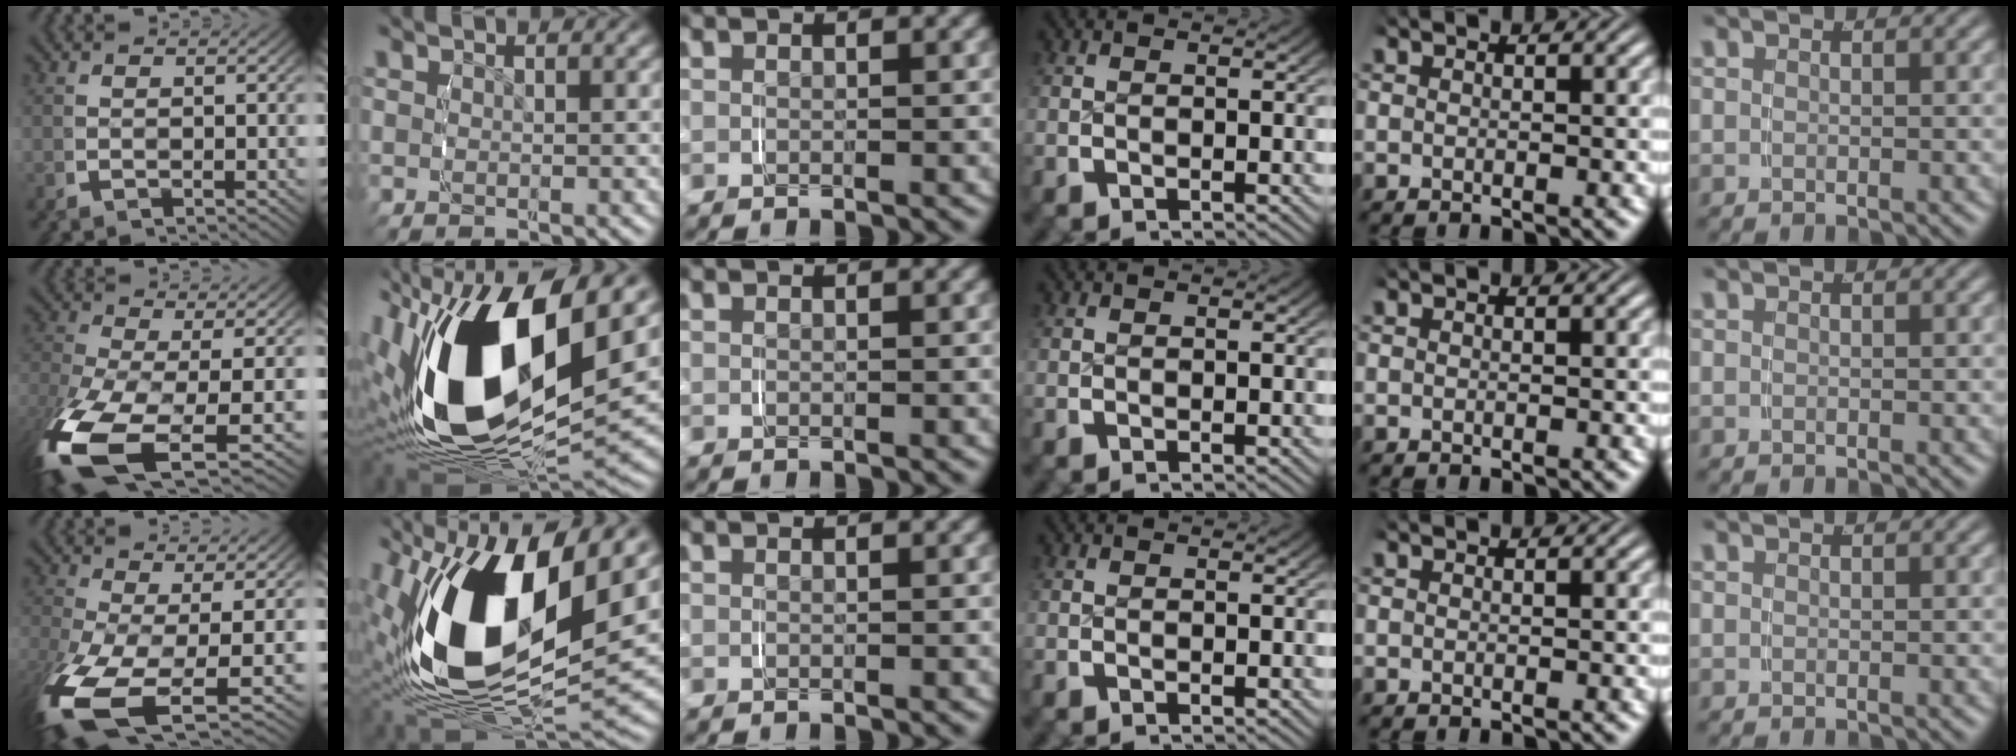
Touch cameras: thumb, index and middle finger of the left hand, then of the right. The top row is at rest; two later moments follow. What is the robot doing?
{"motion": "grasp_and_lifting", "object": "knife"}